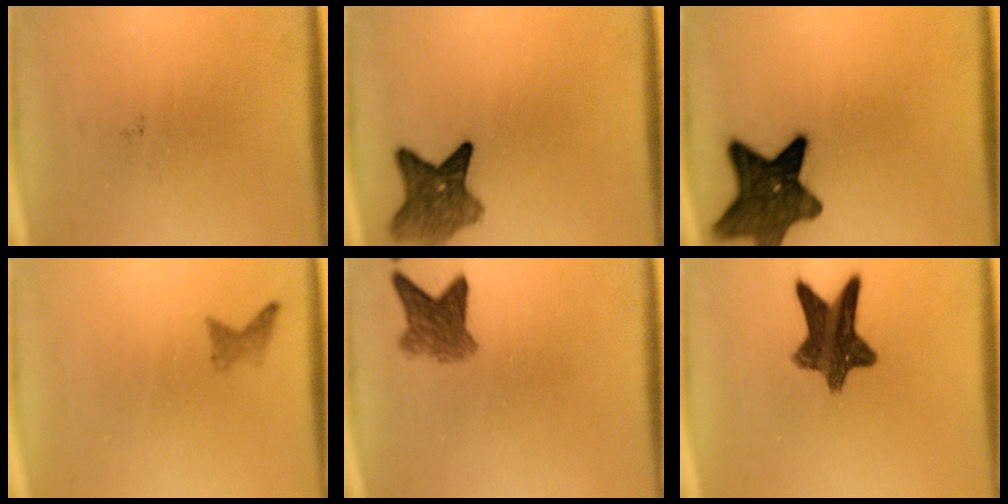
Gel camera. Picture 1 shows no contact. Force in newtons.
{"total": 6.7}
{"total": 12.8}
{"total": 1.1}
{"total": 4.6}
{"total": 11.0}